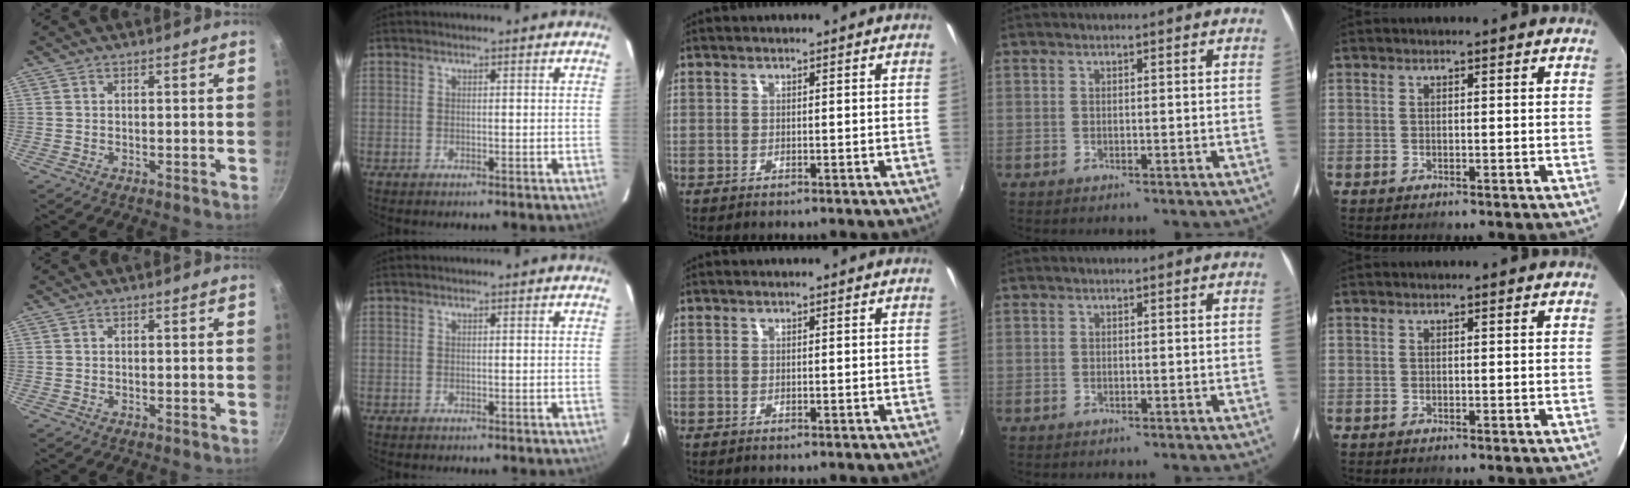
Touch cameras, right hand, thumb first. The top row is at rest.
{}